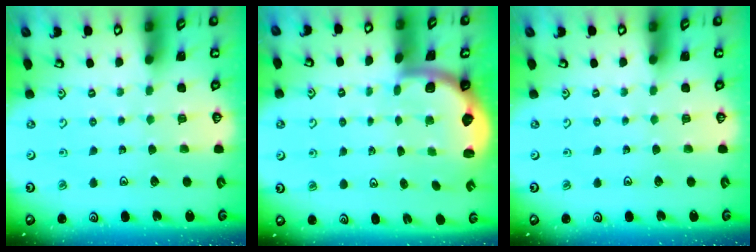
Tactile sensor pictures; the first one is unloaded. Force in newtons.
{"total": 1.9, "press": 1.8, "slide": 0.5}
{"total": 0.0}